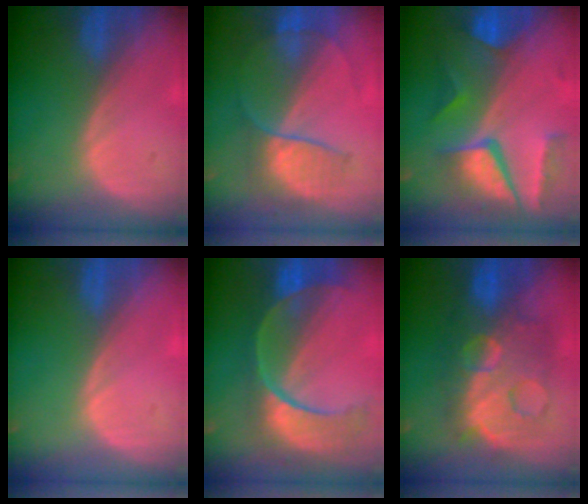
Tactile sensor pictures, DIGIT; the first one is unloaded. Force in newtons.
{"total": 6.2, "press": 6.1, "slide": 0.9}
{"total": 10.4, "press": 8.8, "slide": 5.5}
{"total": 0.0}
{"total": 11.2, "press": 9.3, "slide": 6.2}
{"total": 12.3, "press": 12.2, "slide": 1.2}